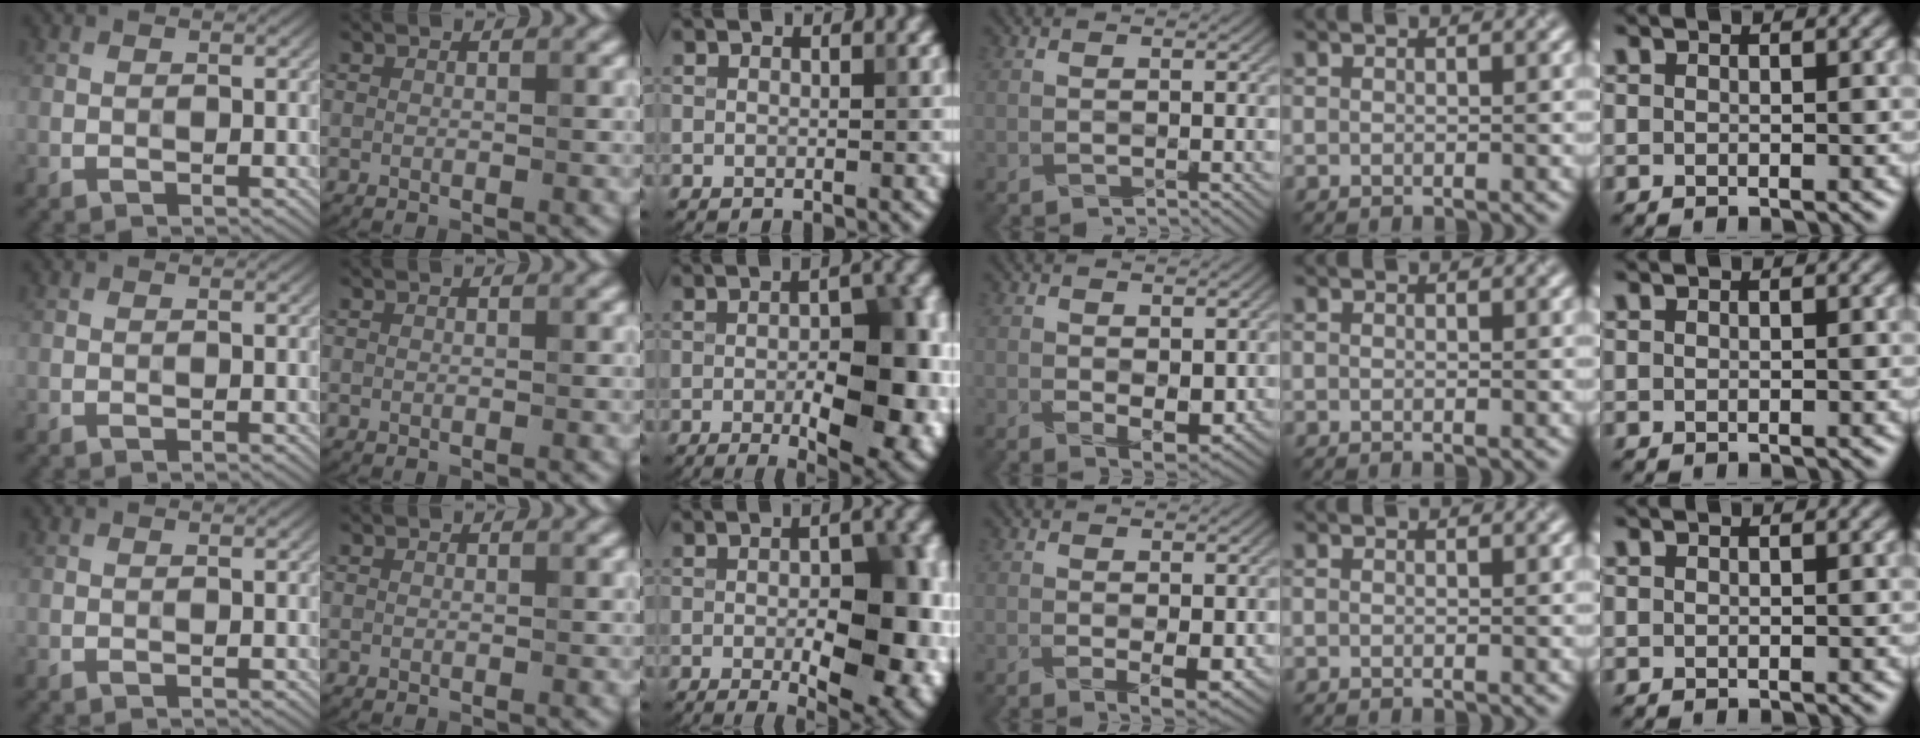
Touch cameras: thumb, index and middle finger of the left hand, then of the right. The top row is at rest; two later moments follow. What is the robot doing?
{"motion": "wrap", "object": "arm wrap"}